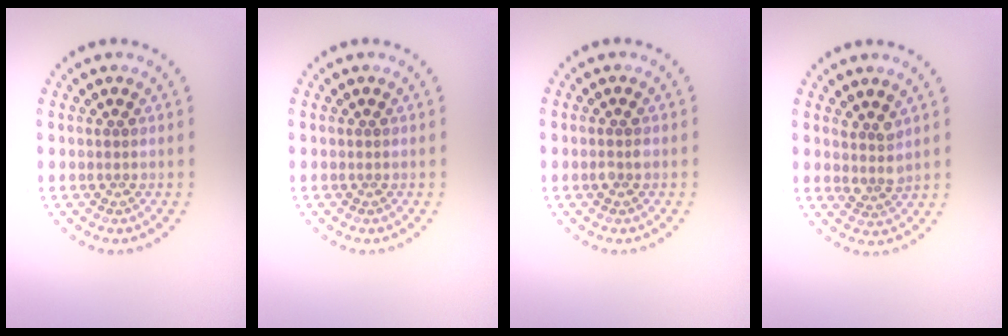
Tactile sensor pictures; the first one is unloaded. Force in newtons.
{"total": 0.0}
{"total": 1.0, "press": 0.9, "slide": 0.3}
{"total": 1.9, "press": 1.5, "slide": 1.1}